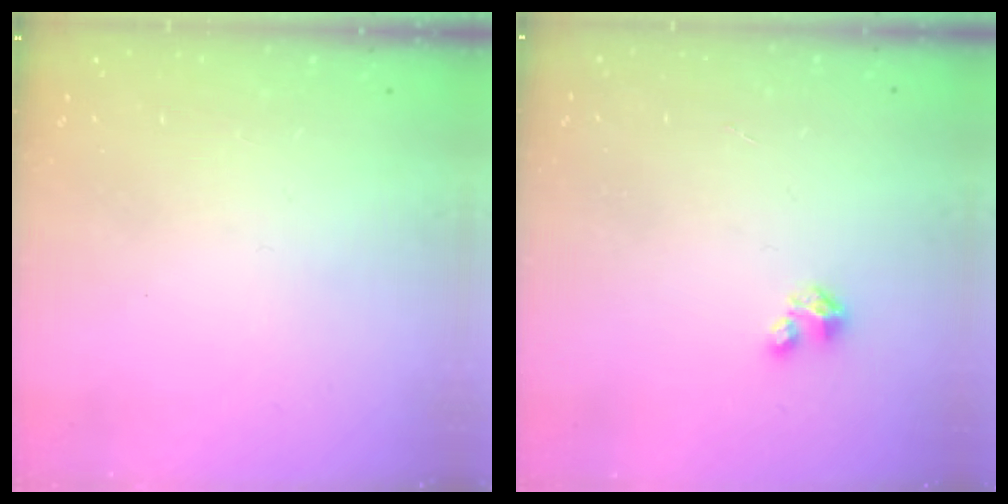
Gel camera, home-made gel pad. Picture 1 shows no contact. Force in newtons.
{"total": 1.6, "press": 1.6, "slide": 0.2}